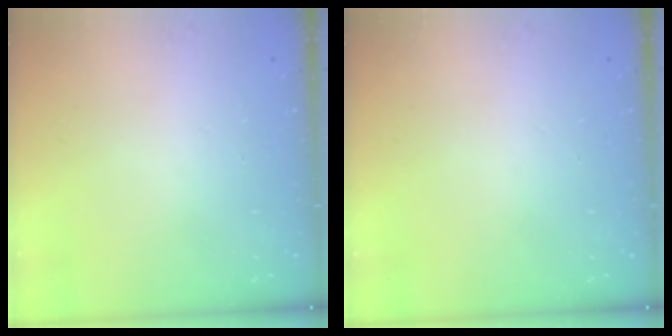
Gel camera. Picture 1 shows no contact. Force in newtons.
{"total": 0.0}